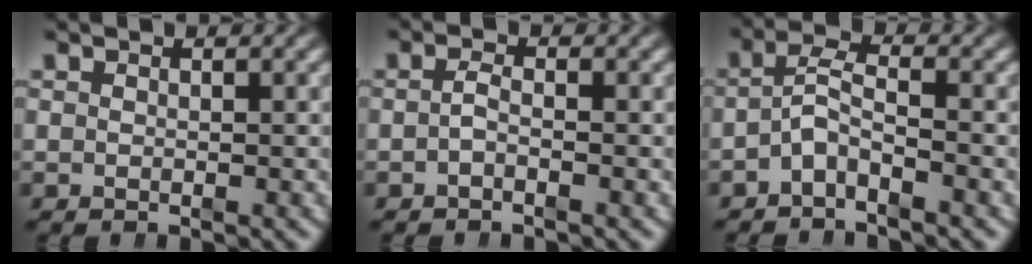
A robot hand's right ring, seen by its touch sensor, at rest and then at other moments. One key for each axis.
{"total": 1.2, "fx": -0.8, "fy": 0.2, "fz": 0.9, "tx": -0.019, "ty": -0.007, "tz": -0.015}
{"total": 3.8, "fx": -1.5, "fy": 2.7, "fz": 2.3, "tx": -0.045, "ty": -0.002, "tz": -0.037}